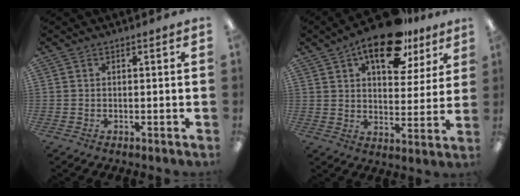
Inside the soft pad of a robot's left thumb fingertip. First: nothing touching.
{"total": 17.7, "force": [11.3, 8.3, 10.8], "torque": [-0.158, -0.052, 0.188]}